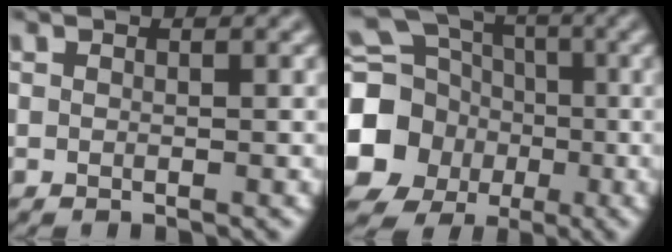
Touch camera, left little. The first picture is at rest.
{"total": 14.8, "force": [-2.4, 13.7, 5.0], "torque": [-0.144, -0.012, -0.071]}